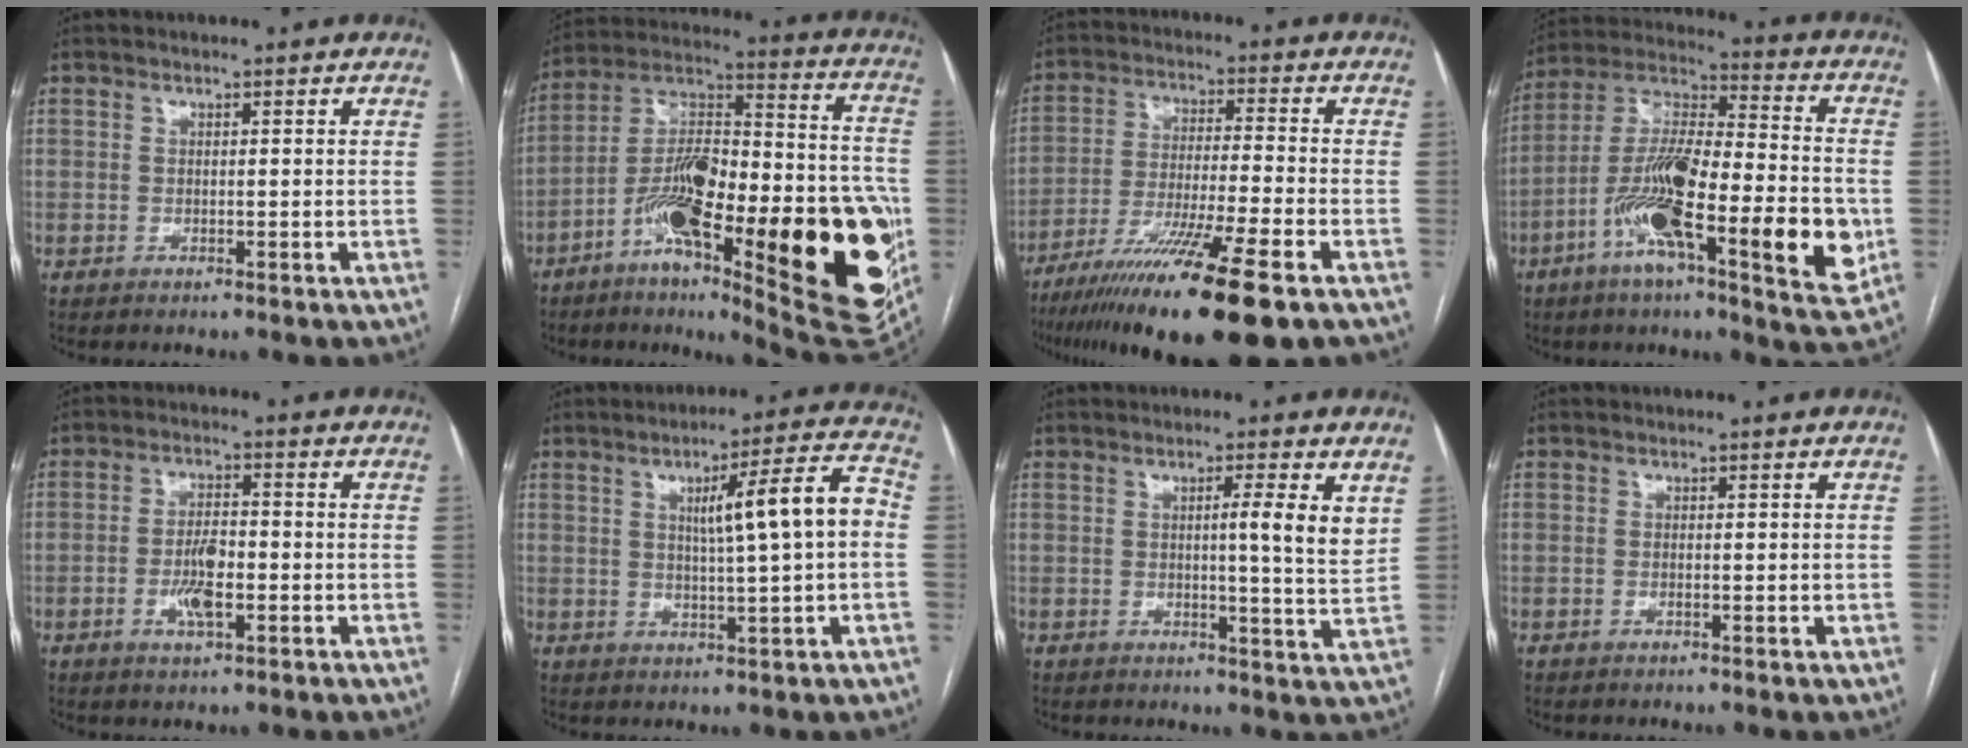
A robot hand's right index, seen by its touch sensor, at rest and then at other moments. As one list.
[{"total": 34.0, "force": [-9.9, 8.4, 31.5], "torque": [-0.409, -0.006, -0.140]}, {"total": 18.5, "force": [-12.1, 0.1, 14.0], "torque": [-0.220, -0.050, -0.205]}, {"total": 22.6, "force": [-6.9, 4.1, 21.2], "torque": [-0.346, -0.003, -0.114]}, {"total": 5.3, "force": [-1.6, 1.7, 4.8], "torque": [-0.093, 0.000, -0.027]}, {"total": 10.4, "force": [1.0, 0.1, 10.3], "torque": [-0.152, 0.016, 0.016]}, {"total": 5.6, "force": [2.0, -0.4, 5.2], "torque": [-0.067, -0.010, 0.023]}, {"total": 0.6, "force": [-0.2, 0.1, 0.5], "torque": [-0.009, -0.001, -0.003]}]